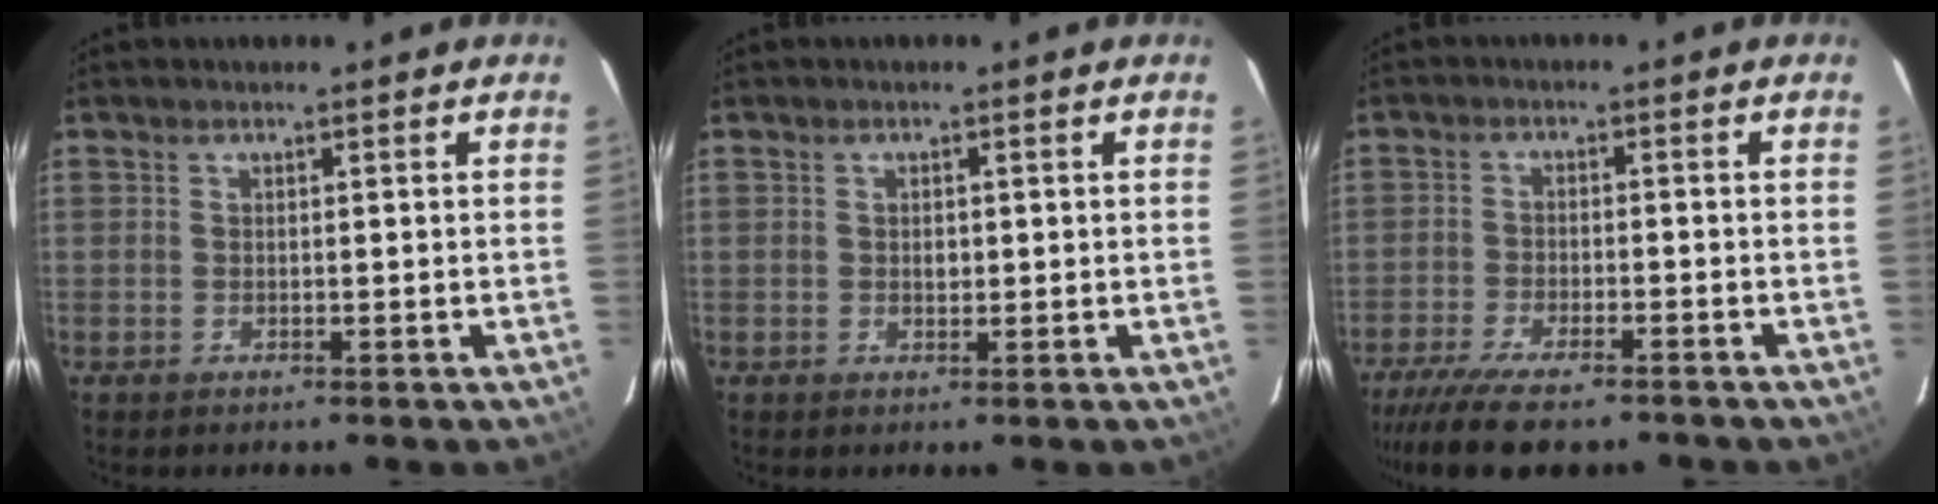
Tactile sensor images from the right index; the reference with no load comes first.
{"total": 1.2, "force": [0.0, 0.9, 0.9], "torque": [-0.015, 0.003, 0.001]}
{"total": 11.6, "force": [-9.5, 2.6, 6.2], "torque": [-0.146, -0.036, -0.162]}